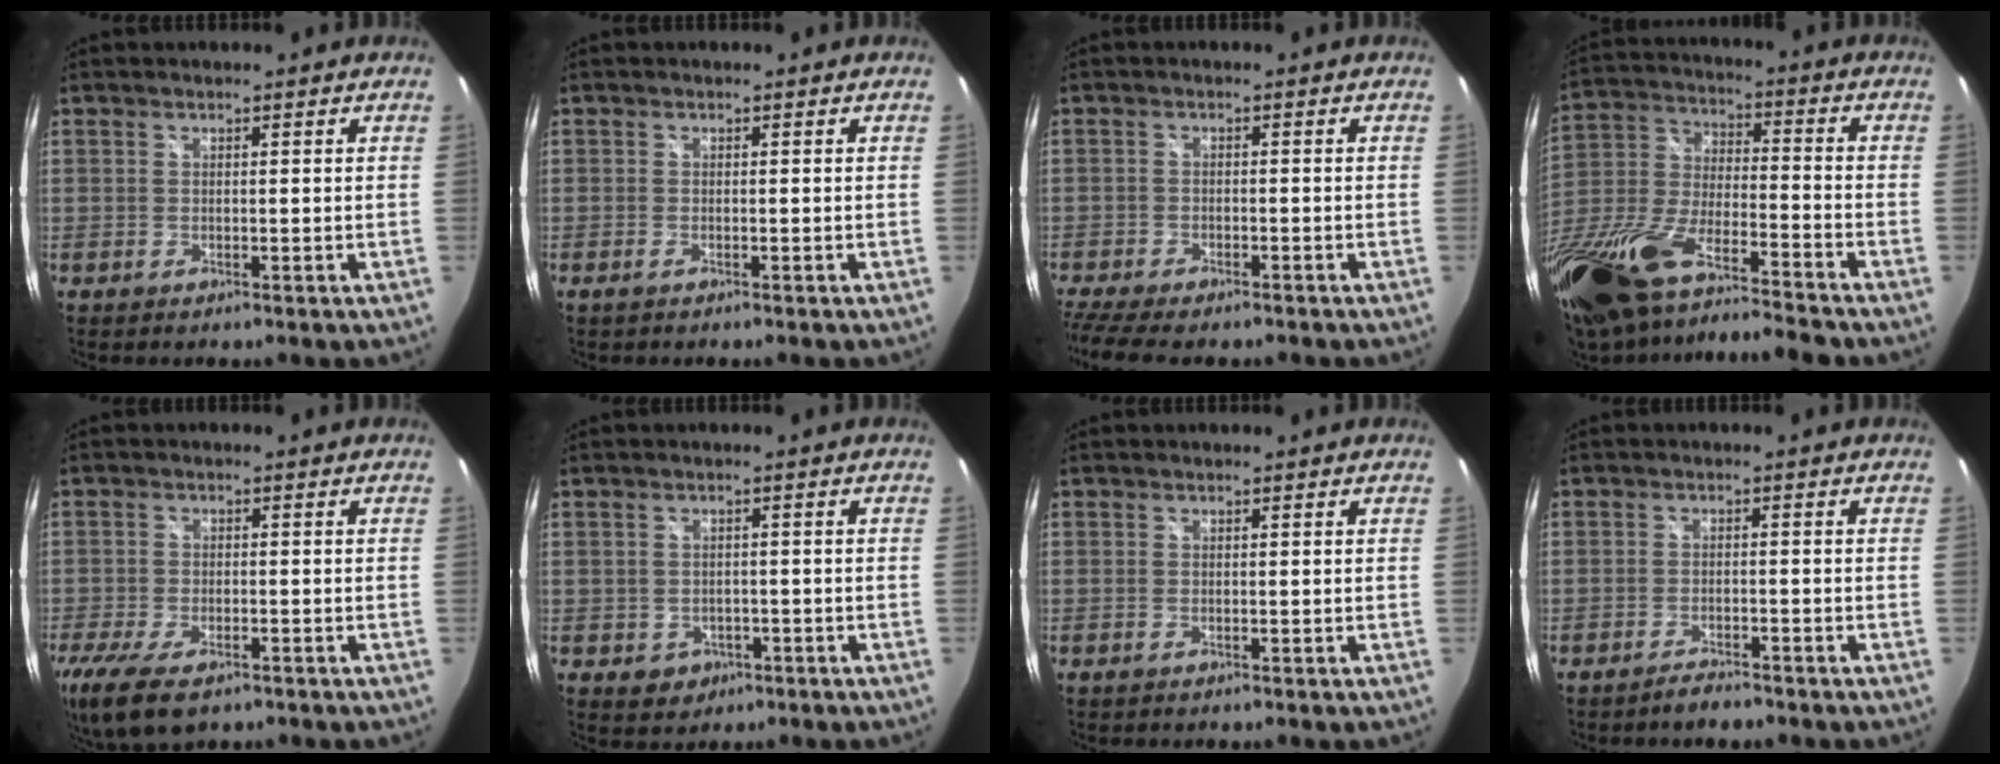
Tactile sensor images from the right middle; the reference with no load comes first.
{"total": 0.6, "force": [-0.5, 0.0, 0.3], "torque": [-0.008, -0.002, -0.012]}
{"total": 9.2, "force": [-7.7, 2.5, 4.5], "torque": [-0.118, -0.038, -0.135]}
{"total": 23.5, "force": [-17.4, 6.0, 14.6], "torque": [-0.317, -0.047, -0.325]}
{"total": 10.8, "force": [-6.8, 4.9, 6.7], "torque": [-0.166, -0.044, -0.124]}
{"total": 4.0, "force": [-1.3, 3.6, 1.1], "torque": [-0.033, 0.001, -0.008]}
{"total": 0.0}
{"total": 2.8, "force": [-2.5, 0.7, 1.0], "torque": [-0.029, -0.002, -0.042]}